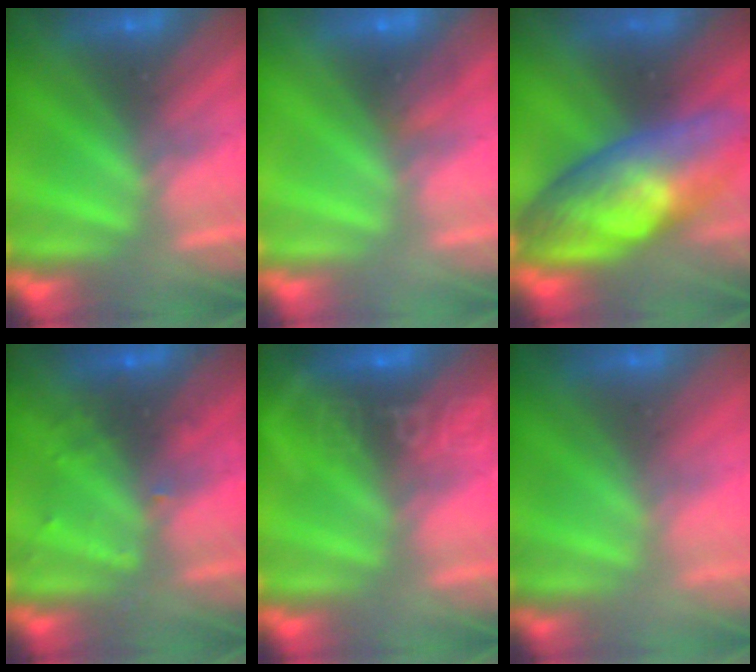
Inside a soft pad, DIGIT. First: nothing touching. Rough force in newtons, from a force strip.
{"total": 1.2}
{"total": 9.1}
{"total": 2.9}
{"total": 7.6}
{"total": 2.9}